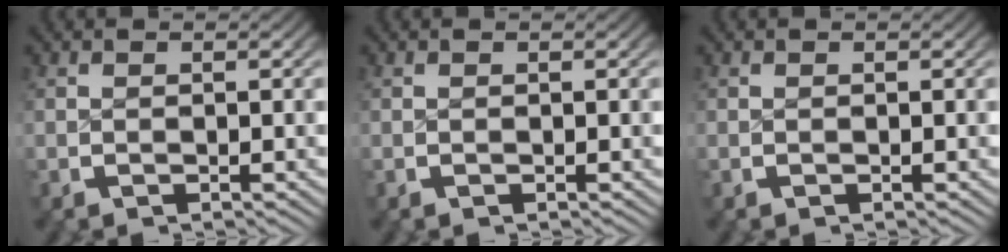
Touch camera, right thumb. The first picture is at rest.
{"total": 0.0}
{"total": 0.0}